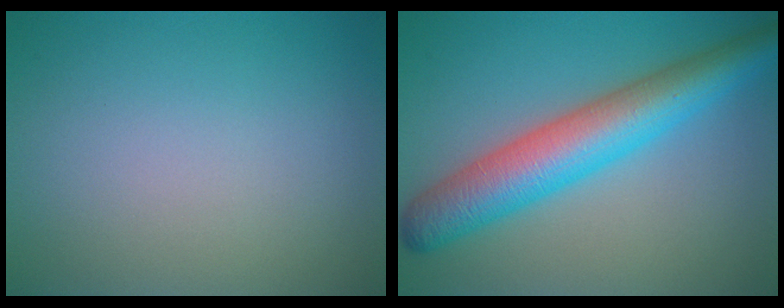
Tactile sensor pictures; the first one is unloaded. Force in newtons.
{"total": 7.9, "press": 7.9, "slide": 0.1}